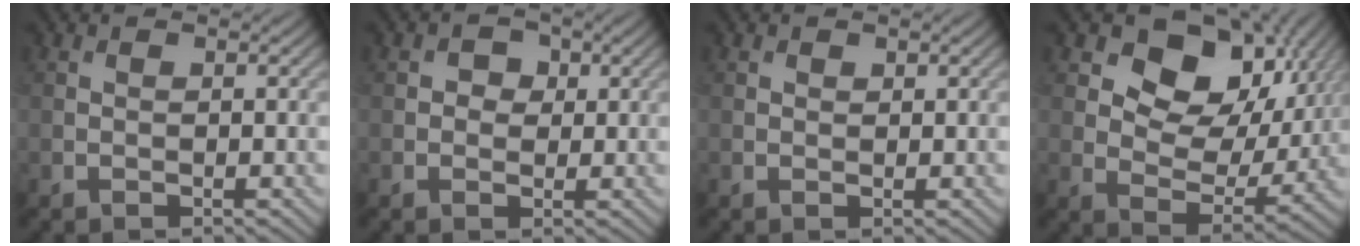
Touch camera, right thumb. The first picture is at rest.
{"total": 2.3, "force": [0.4, 2.0, 1.0], "torque": [-0.011, -0.002, 0.000]}
{"total": 0.5, "force": [0.4, 0.3, 0.1], "torque": [0.000, -0.003, 0.007]}
{"total": 12.0, "force": [5.2, 8.0, 7.3], "torque": [-0.122, 0.003, 0.077]}